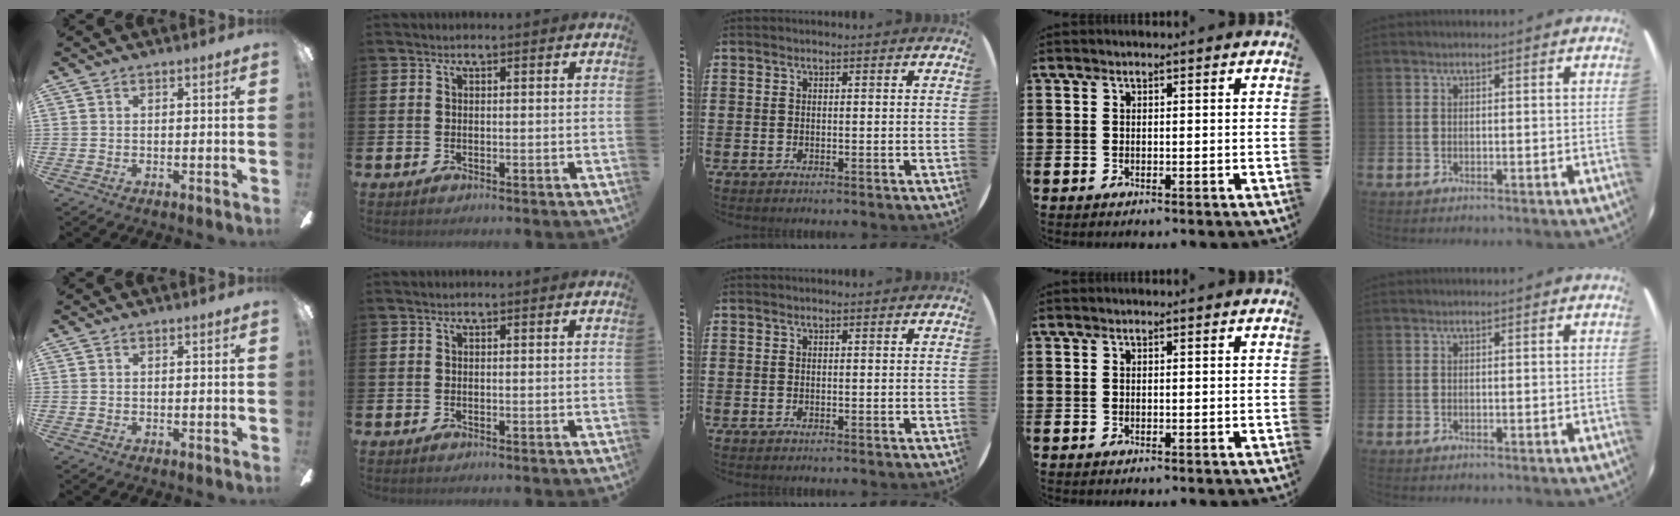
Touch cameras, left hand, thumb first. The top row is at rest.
{}